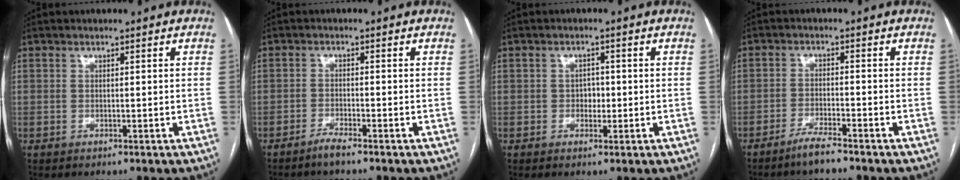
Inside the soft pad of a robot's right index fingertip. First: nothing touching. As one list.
[{"total": 2.1, "force": [-1.9, -0.2, 1.0], "torque": [-0.026, -0.003, -0.038]}, {"total": 2.0, "force": [-0.3, 1.5, 1.3], "torque": [-0.014, 0.006, -0.004]}, {"total": 3.7, "force": [-3.1, 0.0, 2.0], "torque": [-0.042, -0.006, -0.062]}]